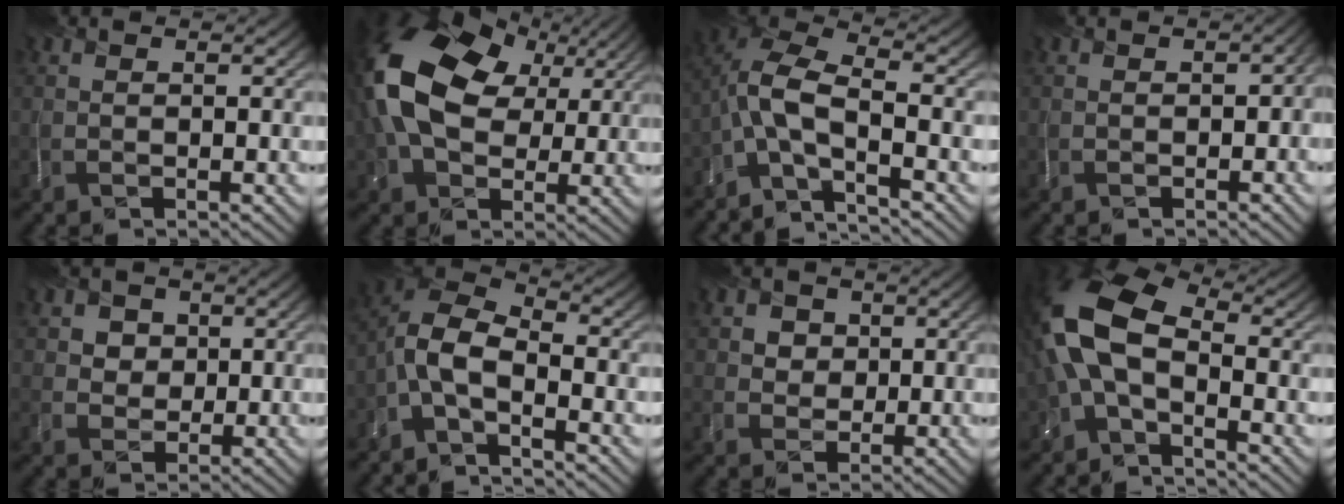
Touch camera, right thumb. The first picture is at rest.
{"total": 17.1, "force": [4.4, 11.7, 11.7], "torque": [-0.270, 0.010, 0.088]}
{"total": 7.8, "force": [-3.4, 2.8, 6.4], "torque": [-0.131, 0.005, -0.082]}
{"total": 1.4, "force": [-0.4, 0.7, 1.2], "torque": [-0.018, -0.003, -0.001]}
{"total": 3.6, "force": [1.3, 3.3, 0.5], "torque": [-0.025, -0.013, 0.030]}
{"total": 6.4, "force": [-3.1, 2.9, 4.8], "torque": [-0.100, 0.004, -0.078]}
{"total": 3.2, "force": [1.1, 3.0, 0.3], "torque": [-0.013, -0.012, 0.023]}
{"total": 11.1, "force": [-0.9, 6.2, 9.1], "torque": [-0.217, 0.007, -0.038]}